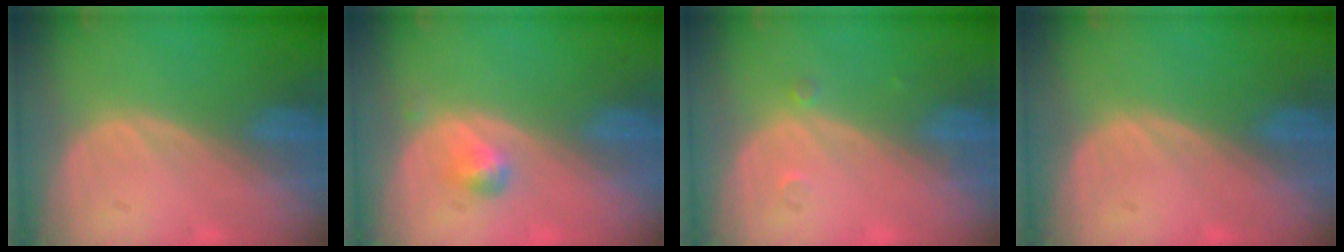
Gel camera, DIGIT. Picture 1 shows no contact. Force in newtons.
{"total": 2.0, "press": 2.0, "slide": 0.2}
{"total": 0.8, "press": 0.8, "slide": 0.1}
{"total": 0.0}